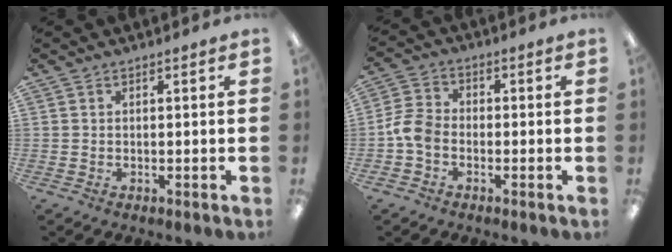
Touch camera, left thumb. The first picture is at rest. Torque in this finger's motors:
{"motor_torque": [-0.38, 1.16, 0.57, 0.18, 0.25]}